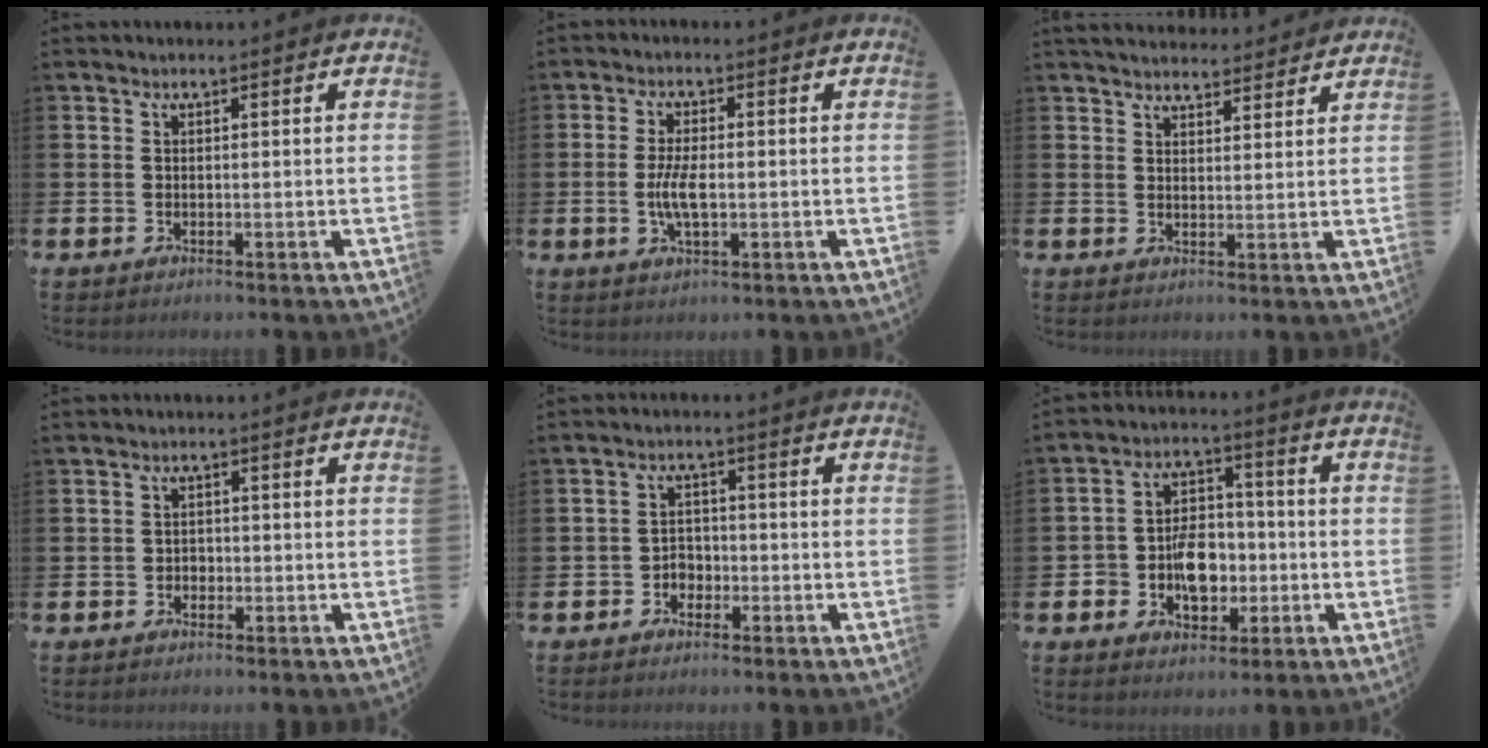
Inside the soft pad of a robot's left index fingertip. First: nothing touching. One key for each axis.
{"total": 4.5, "fx": -0.5, "fy": 1.7, "fz": 4.2, "tx": -0.079, "ty": 0.000, "tz": -0.013}
{"total": 3.9, "fx": 3.8, "fy": 0.7, "fz": 0.0, "tx": -0.007, "ty": -0.020, "tz": 0.070}
{"total": 1.3, "fx": -0.5, "fy": 1.2, "fz": 0.4, "tx": -0.007, "ty": 0.004, "tz": -0.013}
{"total": 2.5, "fx": -1.5, "fy": 2.0, "fz": 0.6, "tx": -0.023, "ty": 0.010, "tz": -0.033}
{"total": 7.3, "fx": -1.7, "fy": 5.5, "fz": 4.5, "tx": -0.066, "ty": 0.013, "tz": -0.034}